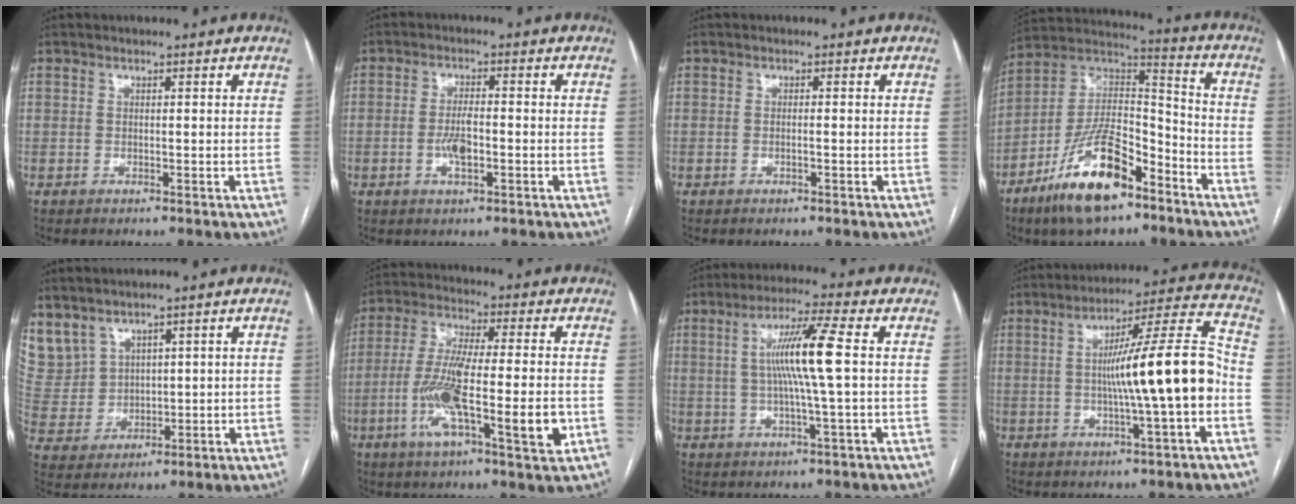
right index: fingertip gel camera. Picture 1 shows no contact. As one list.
[{"total": 4.2, "force": [-1.1, 1.2, 3.8], "torque": [-0.079, 0.000, -0.018]}, {"total": 0.5, "force": [-0.2, 0.0, 0.5], "torque": [-0.010, 0.000, -0.002]}, {"total": 17.5, "force": [-10.6, 6.1, 12.5], "torque": [-0.240, 0.011, -0.188]}, {"total": 9.8, "force": [7.0, 6.4, 2.4], "torque": [-0.078, 0.020, 0.170]}, {"total": 15.4, "force": [-4.0, 2.1, 14.8], "torque": [-0.270, -0.012, -0.068]}, {"total": 9.3, "force": [0.9, -0.8, 9.2], "torque": [-0.172, 0.004, 0.016]}, {"total": 14.4, "force": [-1.9, -0.2, 14.3], "torque": [-0.221, 0.016, -0.033]}]